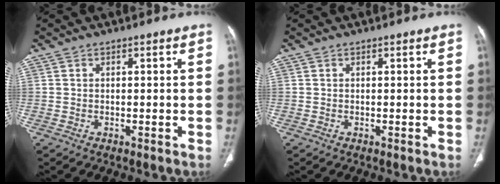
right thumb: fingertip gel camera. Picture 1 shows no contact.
{"total": 0.0}